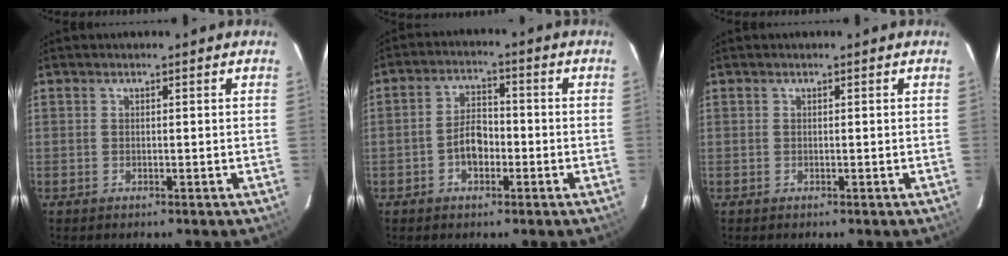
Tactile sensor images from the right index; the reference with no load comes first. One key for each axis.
{"total": 5.3, "fx": -1.9, "fy": 3.3, "fz": 3.7, "tx": -0.069, "ty": 0.014, "tz": -0.030}
{"total": 0.0}